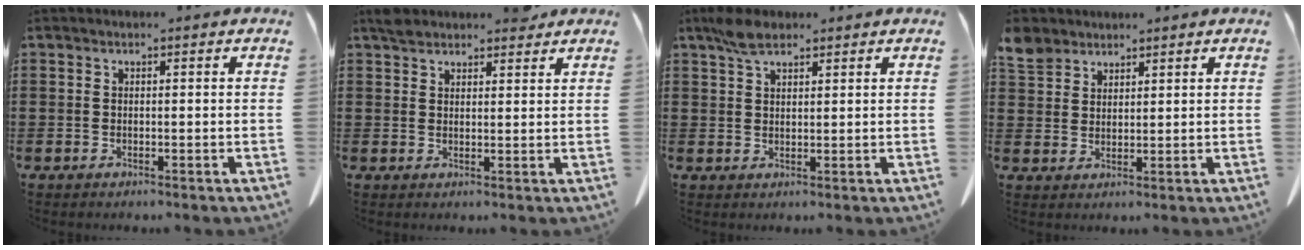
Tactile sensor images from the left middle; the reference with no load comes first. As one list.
[{"total": 3.8, "force": [3.4, 1.2, 1.2], "torque": [-0.025, -0.006, 0.064]}, {"total": 4.0, "force": [2.8, 1.5, 2.4], "torque": [-0.054, 0.004, 0.053]}, {"total": 3.9, "force": [3.3, 1.9, 0.6], "torque": [-0.026, -0.001, 0.065]}]